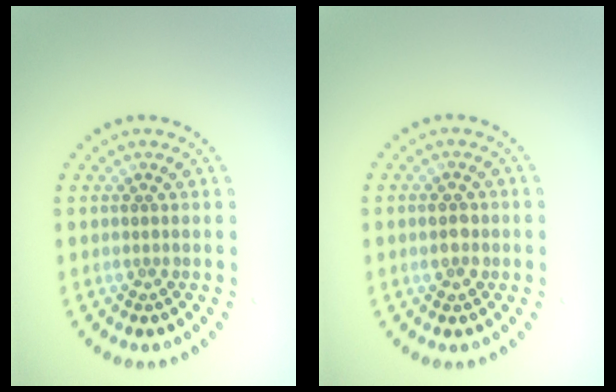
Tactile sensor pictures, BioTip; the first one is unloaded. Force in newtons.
{"total": 1.7, "press": 1.7, "slide": 0.2}